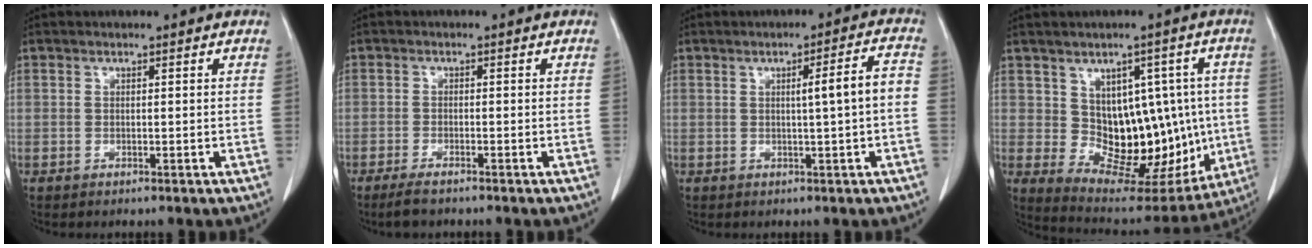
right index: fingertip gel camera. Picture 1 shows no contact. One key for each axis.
{"total": 3.0, "fx": -2.4, "fy": 0.5, "fz": 1.7, "tx": -0.039, "ty": -0.008, "tz": -0.038}
{"total": 5.0, "fx": -0.2, "fy": -0.2, "fz": 5.0, "tx": -0.073, "ty": 0.010, "tz": -0.001}
{"total": 15.0, "fx": 0.2, "fy": 9.2, "fz": 11.8, "tx": -0.140, "ty": 0.025, "tz": 0.037}